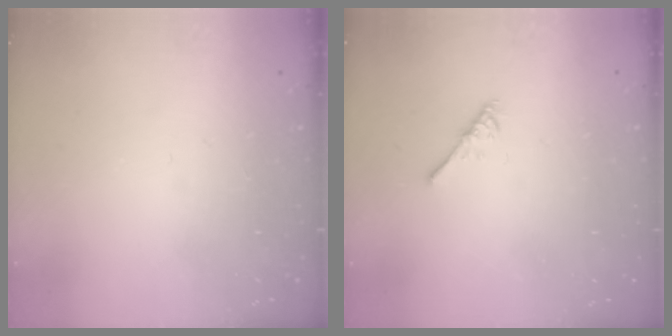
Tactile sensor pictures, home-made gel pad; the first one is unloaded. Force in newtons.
{"total": 2.7, "press": 2.7, "slide": 0.5}